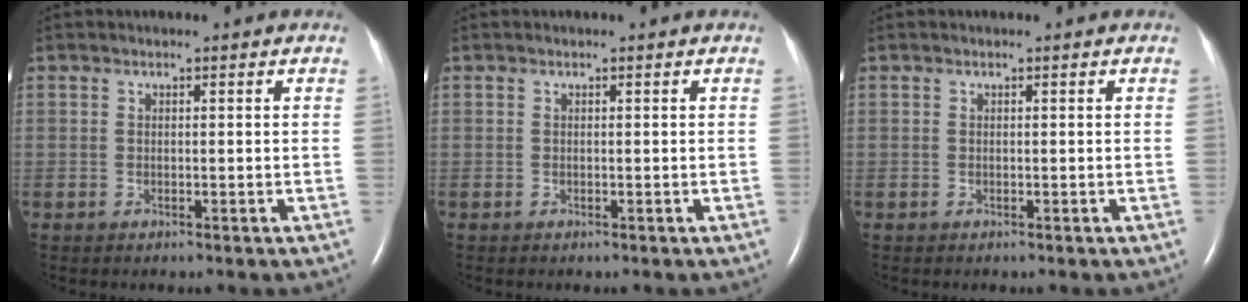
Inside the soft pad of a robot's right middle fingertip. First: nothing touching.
{"total": 0.0}
{"total": 0.0}